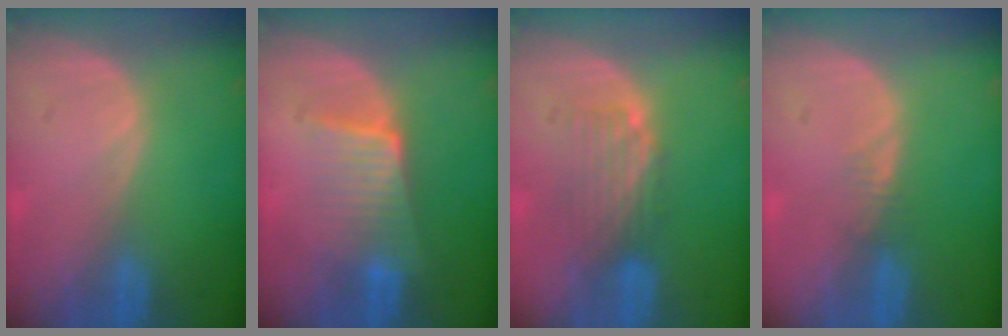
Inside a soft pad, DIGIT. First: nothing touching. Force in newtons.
{"total": 6.4, "press": 5.6, "slide": 3.1}
{"total": 5.1, "press": 4.4, "slide": 2.6}
{"total": 1.3, "press": 1.2, "slide": 0.2}